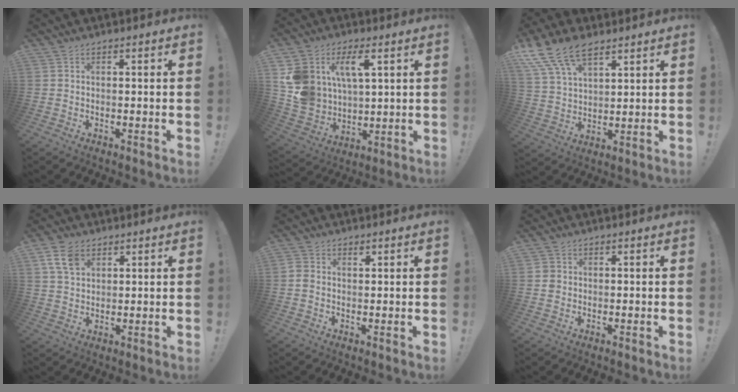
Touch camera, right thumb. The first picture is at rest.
{"total": 12.4, "force": [5.9, 8.5, 6.8], "torque": [-0.139, -0.027, 0.117]}
{"total": 13.5, "force": [9.0, 7.0, 7.3], "torque": [-0.138, -0.039, 0.172]}
{"total": 7.7, "force": [3.8, 4.9, 4.6], "torque": [-0.082, -0.002, 0.076]}
{"total": 2.1, "force": [0.9, 1.6, 1.0], "torque": [-0.009, -0.003, 0.013]}
{"total": 1.8, "force": [0.0, 1.7, 0.6], "torque": [-0.005, 0.004, 0.000]}